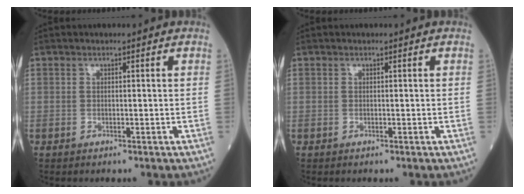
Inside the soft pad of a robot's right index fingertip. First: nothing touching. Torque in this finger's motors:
{"motor_torque": [0.07, 0.03, 0.00, -0.01]}